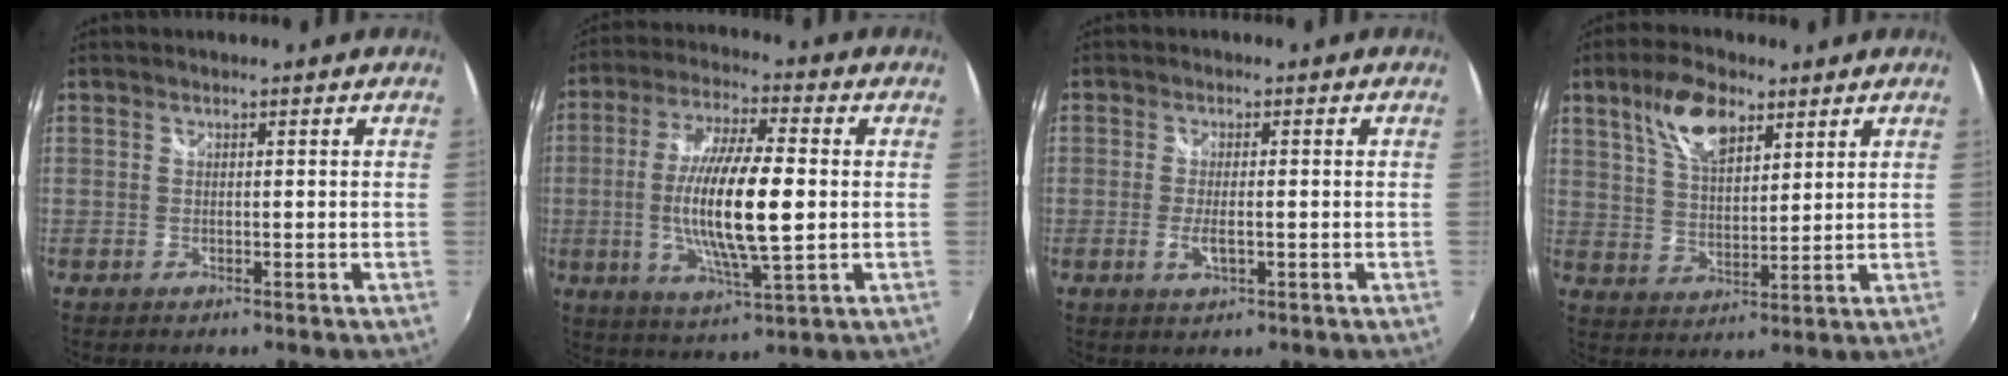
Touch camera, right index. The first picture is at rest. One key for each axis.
{"total": 15.6, "fx": -0.9, "fy": 3.3, "fz": 15.2, "tx": -0.292, "ty": -0.008, "tz": -0.015}
{"total": 3.5, "fx": -0.9, "fy": 1.0, "fz": 3.2, "tx": -0.062, "ty": -0.008, "tz": -0.015}
{"total": 10.0, "fx": 5.7, "fy": 4.5, "fz": 6.8, "tx": -0.127, "ty": 0.016, "tz": 0.109}